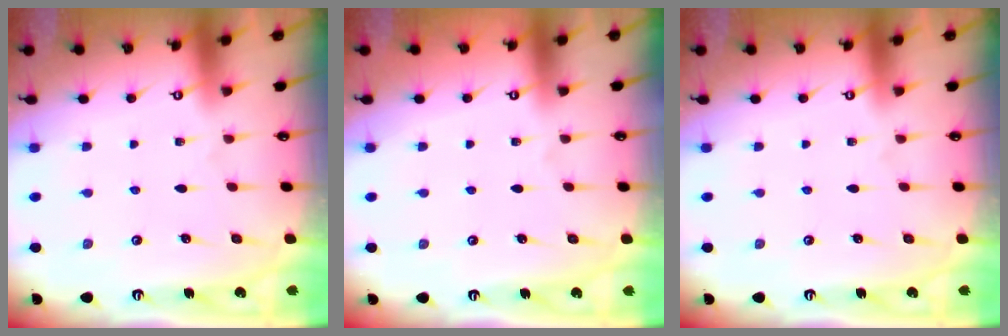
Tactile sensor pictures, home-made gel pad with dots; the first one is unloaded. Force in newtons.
{"total": 0.9, "press": 0.9, "slide": 0.2}
{"total": 0.0}